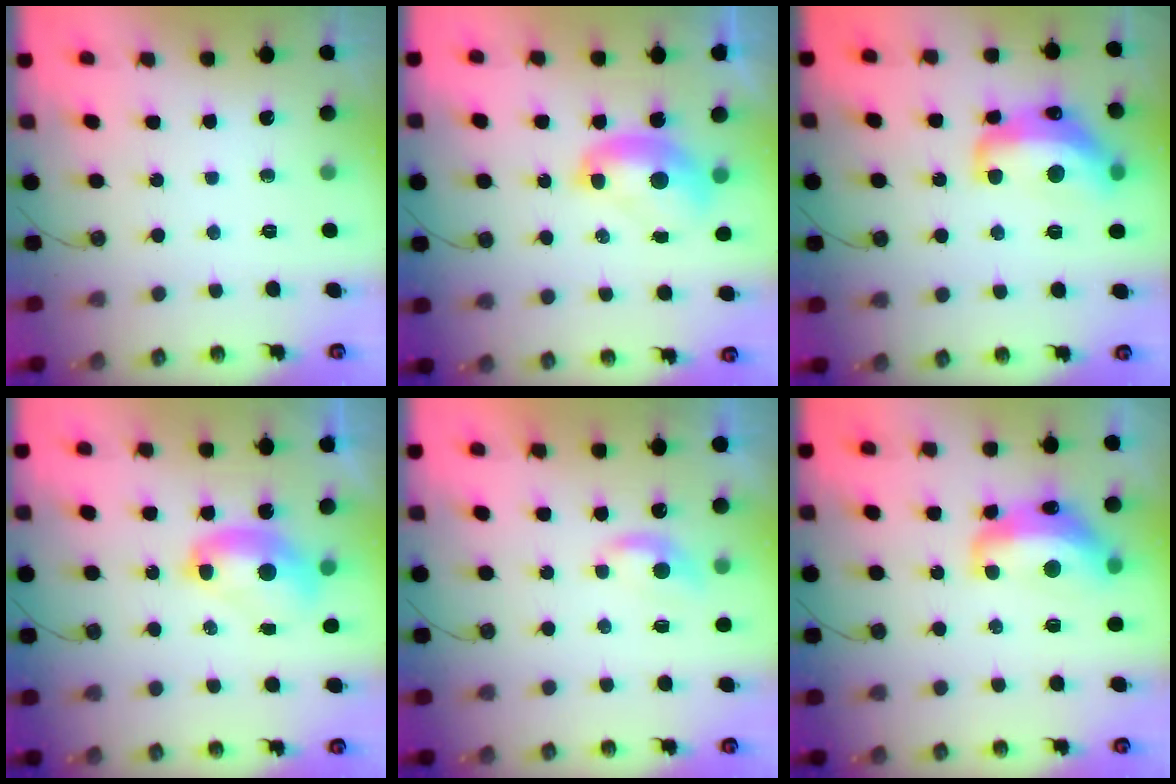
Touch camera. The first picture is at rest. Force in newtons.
{"total": 1.8, "press": 1.8, "slide": 0.0}
{"total": 10.9, "press": 10.8, "slide": 0.8}
{"total": 2.7, "press": 2.7, "slide": 0.1}
{"total": 0.9, "press": 0.8, "slide": 0.5}
{"total": 6.6, "press": 6.5, "slide": 1.0}